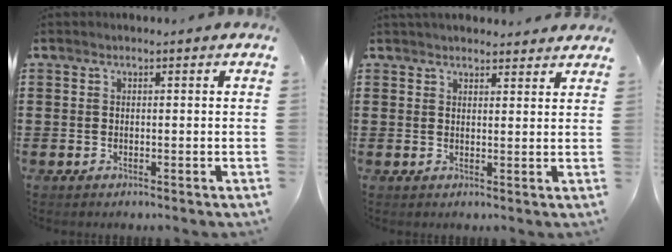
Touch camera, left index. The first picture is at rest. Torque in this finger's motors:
{"motor_torque": [1.08, -1.06, -0.54, -0.18]}